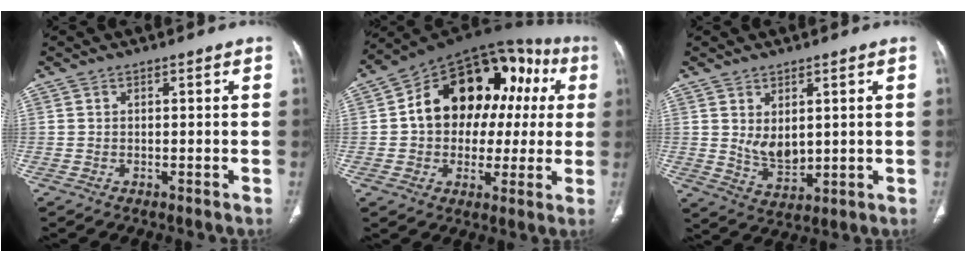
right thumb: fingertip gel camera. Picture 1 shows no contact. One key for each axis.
{"total": 22.9, "fx": 3.2, "fy": 15.9, "fz": 16.2, "tx": -0.190, "ty": 0.049, "tz": 0.046}
{"total": 5.8, "fx": 1.4, "fy": 3.4, "fz": 4.4, "tx": -0.063, "ty": -0.021, "tz": 0.041}